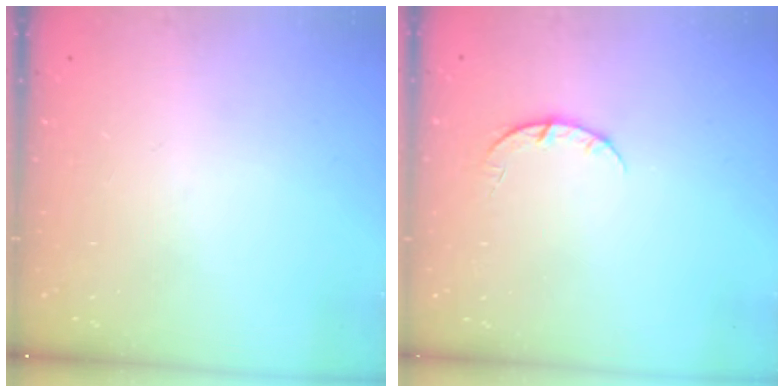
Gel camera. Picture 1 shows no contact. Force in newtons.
{"total": 3.6, "press": 3.6, "slide": 0.5}